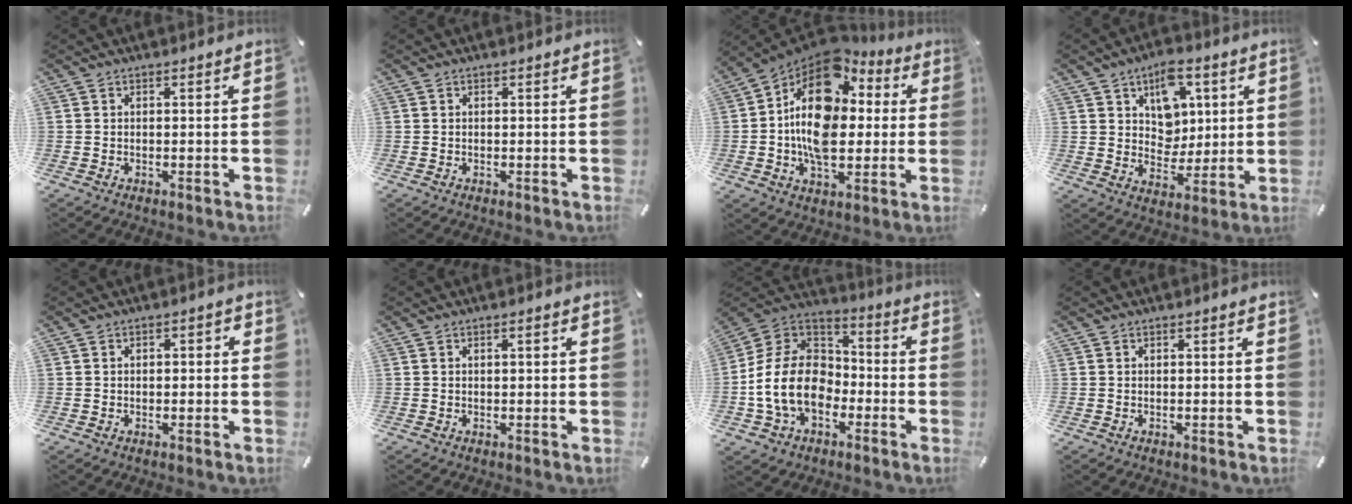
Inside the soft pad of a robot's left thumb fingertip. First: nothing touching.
{"total": 0.0}
{"total": 20.0, "force": [2.6, 13.3, 14.8], "torque": [-0.281, -0.011, 0.038]}
{"total": 10.7, "force": [4.9, 8.3, 4.8], "torque": [-0.067, -0.024, 0.088]}
{"total": 1.7, "force": [-0.5, 1.1, 1.2], "torque": [-0.023, 0.007, -0.013]}
{"total": 1.2, "force": [0.1, 0.5, 1.1], "torque": [-0.021, 0.004, -0.001]}
{"total": 15.6, "force": [-5.6, 11.7, 8.7], "torque": [-0.197, 0.033, -0.102]}
{"total": 0.0}